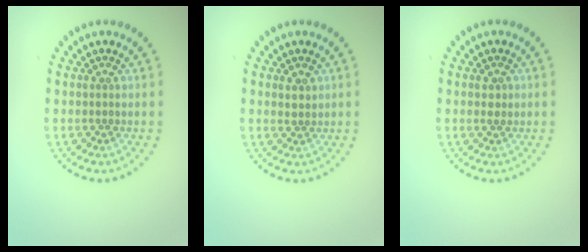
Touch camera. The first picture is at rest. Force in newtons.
{"total": 1.2, "press": 1.0, "slide": 0.6}
{"total": 1.0, "press": 1.0, "slide": 0.3}